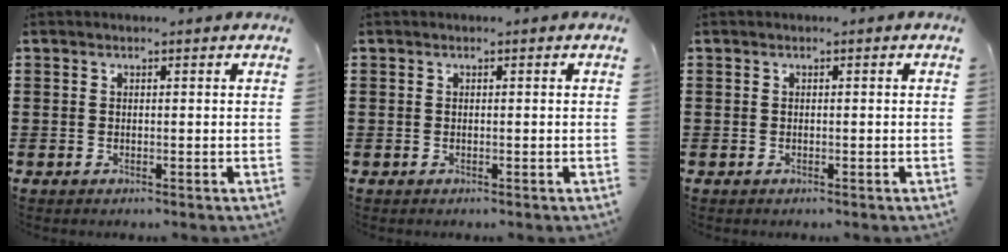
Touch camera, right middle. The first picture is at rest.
{"total": 0.0}
{"total": 0.0}